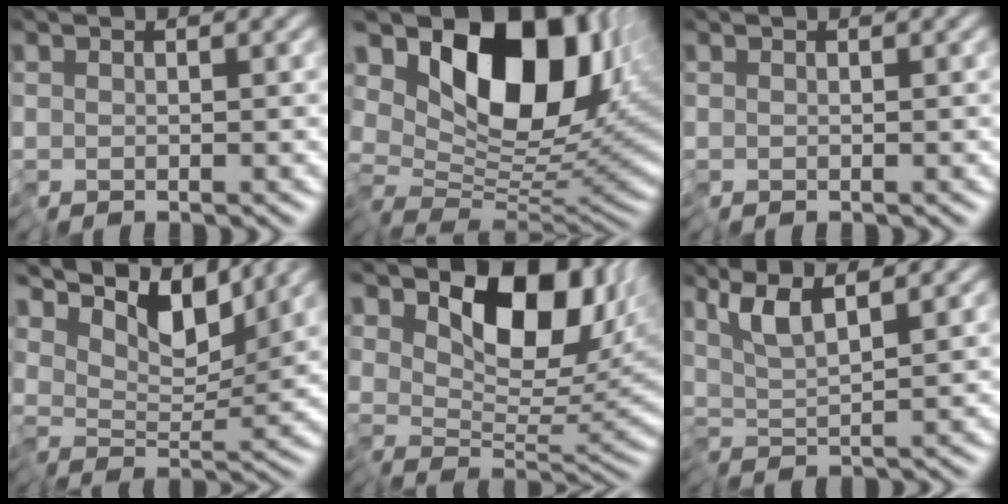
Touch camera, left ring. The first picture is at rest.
{"total": 14.1, "force": [5.0, 7.5, 10.8], "torque": [-0.172, 0.018, 0.079]}
{"total": 0.0}
{"total": 6.8, "force": [5.0, 2.4, 3.9], "torque": [-0.068, 0.008, 0.081]}
{"total": 9.6, "force": [4.3, 5.1, 6.9], "torque": [-0.106, -0.010, 0.071]}
{"total": 3.7, "force": [2.4, -0.1, 2.8], "torque": [-0.055, 0.007, 0.049]}